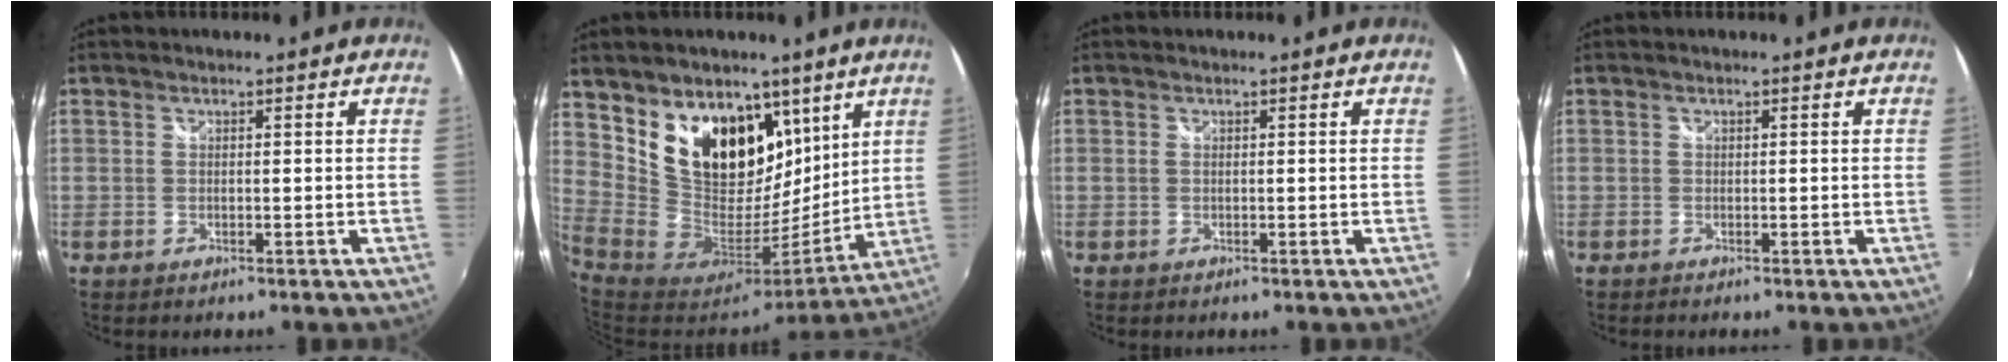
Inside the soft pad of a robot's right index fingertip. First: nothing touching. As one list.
[{"total": 20.5, "force": [12.2, 13.3, 9.7], "torque": [-0.187, 0.003, 0.233]}, {"total": 0.0}, {"total": 0.0}]